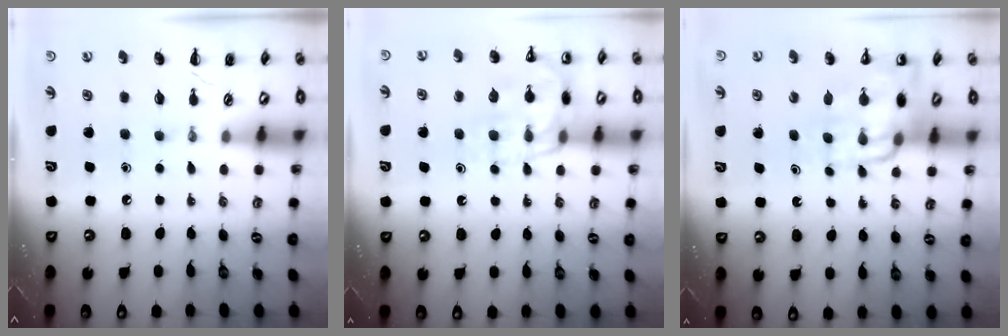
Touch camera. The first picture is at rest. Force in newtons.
{"total": 14.7, "press": 14.5, "slide": 2.2}
{"total": 13.6, "press": 13.3, "slide": 3.0}